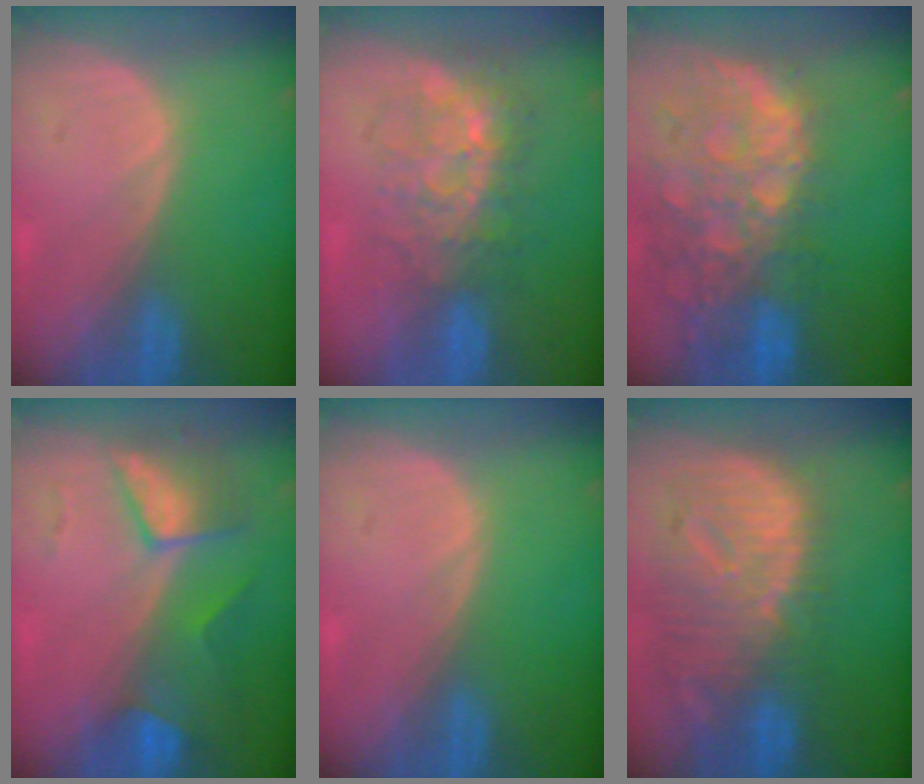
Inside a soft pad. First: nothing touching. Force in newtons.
{"total": 8.1, "press": 7.3, "slide": 3.7}
{"total": 13.5, "press": 11.0, "slide": 7.8}
{"total": 7.6, "press": 6.7, "slide": 3.5}
{"total": 0.0}
{"total": 12.6, "press": 10.8, "slide": 6.4}